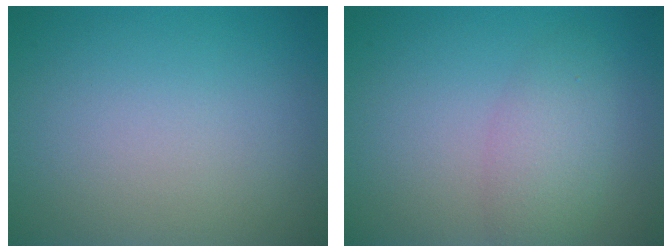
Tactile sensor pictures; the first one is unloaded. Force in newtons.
{"total": 2.9, "press": 2.9, "slide": 0.1}